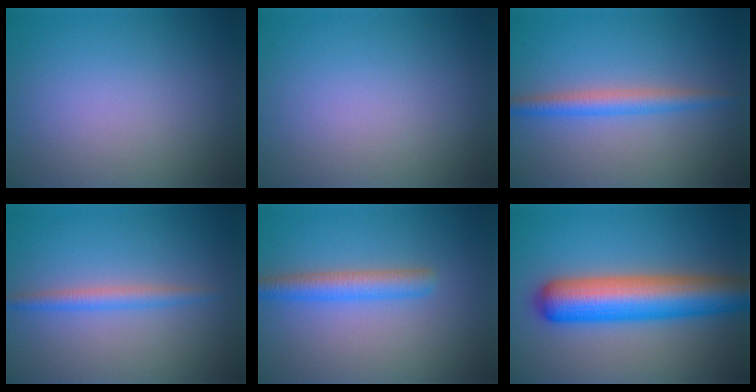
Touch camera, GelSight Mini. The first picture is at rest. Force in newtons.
{"total": 0.0}
{"total": 2.5, "press": 2.5, "slide": 0.1}
{"total": 1.9, "press": 1.9, "slide": 0.2}
{"total": 3.0, "press": 3.0, "slide": 0.1}
{"total": 9.1, "press": 9.1, "slide": 0.2}